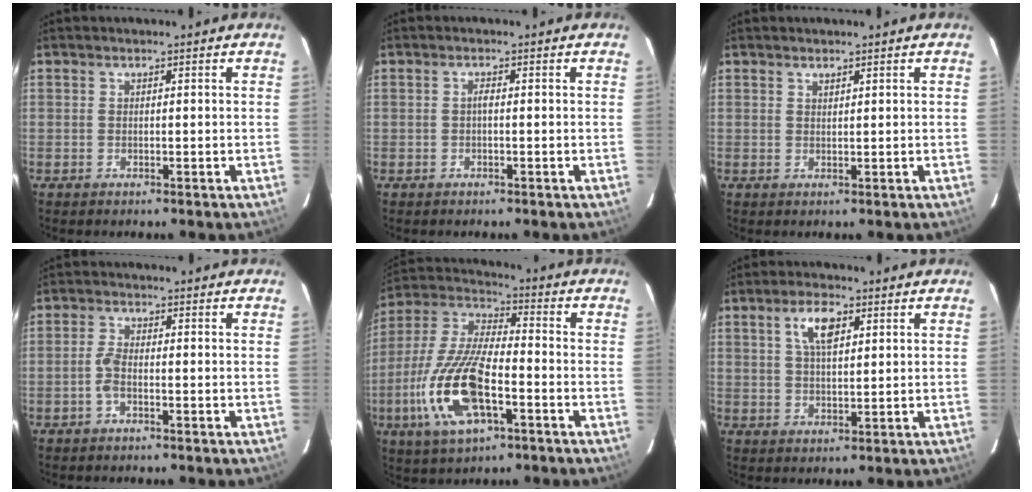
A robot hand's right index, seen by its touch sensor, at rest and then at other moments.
{"total": 0.8, "force": [-0.2, 0.2, 0.7], "torque": [-0.014, 0.005, -0.006]}
{"total": 0.9, "force": [0.8, 0.3, 0.3], "torque": [-0.005, 0.001, 0.015]}
{"total": 2.4, "force": [-1.1, 0.8, 1.9], "torque": [-0.049, 0.006, -0.024]}
{"total": 17.9, "force": [-6.3, 6.6, 15.3], "torque": [-0.332, -0.011, -0.121]}
{"total": 5.8, "force": [2.5, 2.4, 4.7], "torque": [-0.084, 0.010, 0.045]}